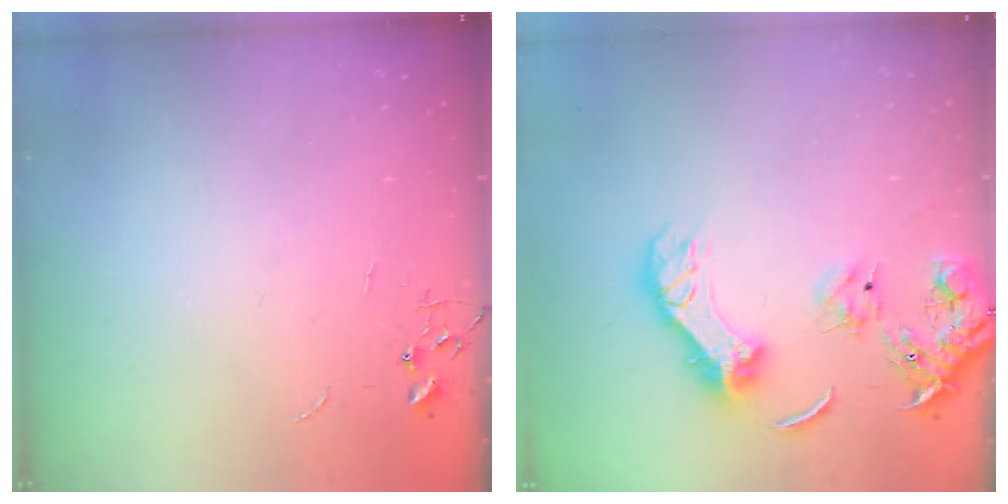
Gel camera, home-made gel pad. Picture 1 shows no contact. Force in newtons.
{"total": 16.0, "press": 15.9, "slide": 1.7}